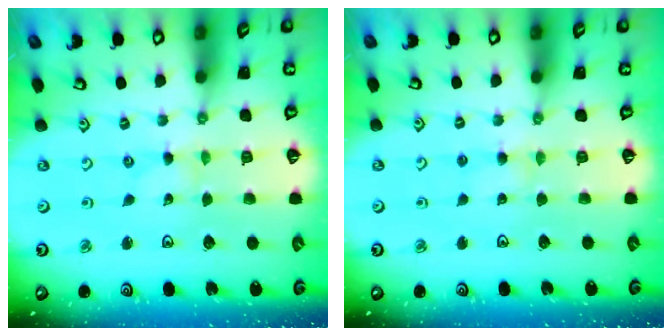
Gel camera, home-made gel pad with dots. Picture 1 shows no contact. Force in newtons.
{"total": 2.9, "press": 2.9, "slide": 0.3}